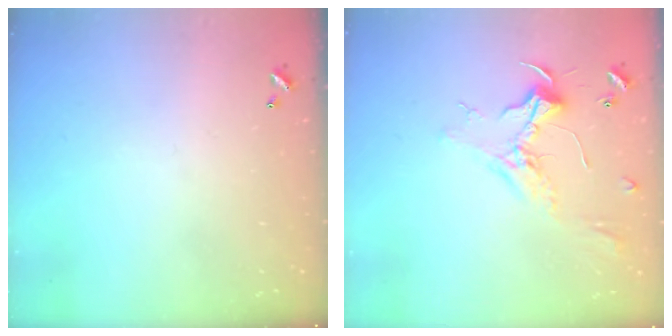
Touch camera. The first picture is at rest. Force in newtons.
{"total": 2.4, "press": 2.3, "slide": 0.8}